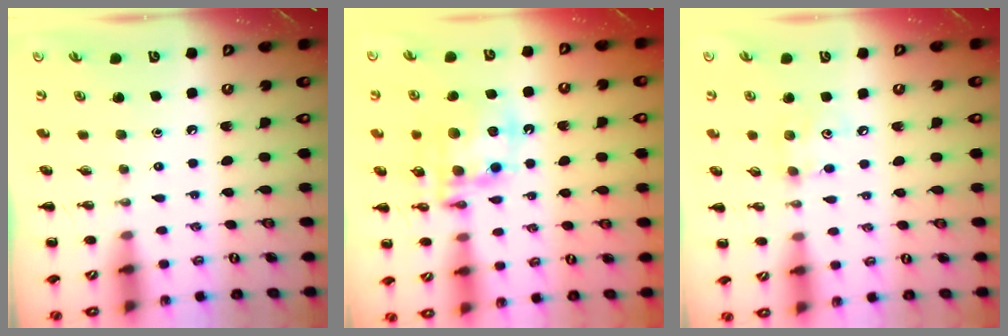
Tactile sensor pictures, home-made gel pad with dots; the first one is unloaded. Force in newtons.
{"total": 14.2, "press": 13.8, "slide": 3.4}
{"total": 4.8, "press": 4.7, "slide": 0.7}